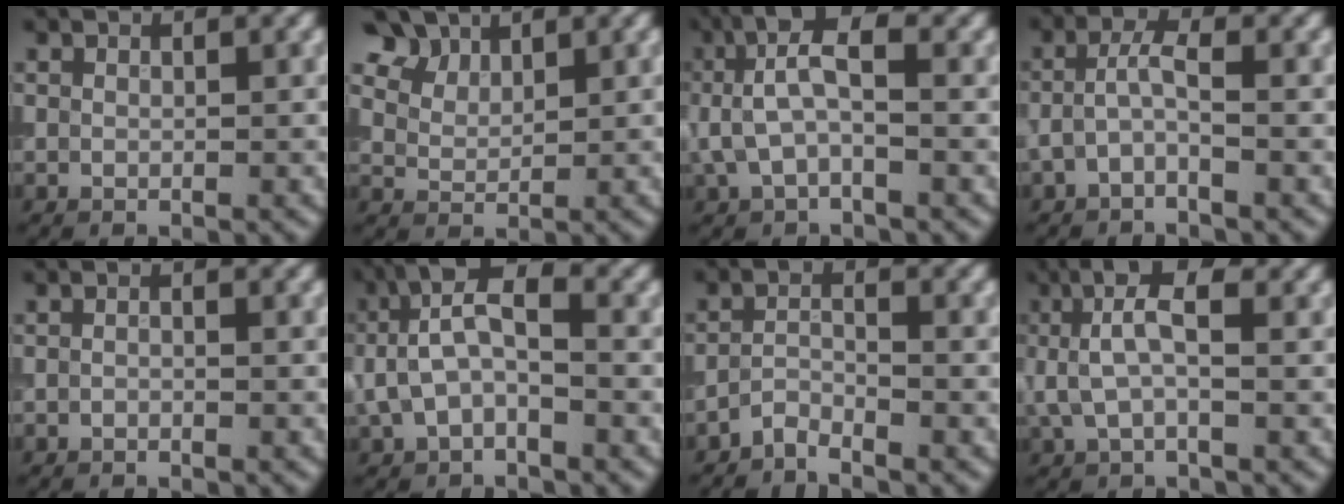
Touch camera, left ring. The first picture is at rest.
{"total": 5.5, "force": [4.0, 3.0, 2.2], "torque": [-0.069, 0.003, 0.080]}
{"total": 4.8, "force": [0.7, 1.8, 4.3], "torque": [-0.087, 0.016, 0.004]}
{"total": 2.0, "force": [-0.7, 0.5, 1.8], "torque": [-0.037, 0.010, -0.019]}
{"total": 0.6, "force": [-0.3, 0.1, 0.4], "torque": [-0.009, -0.005, -0.011]}
{"total": 5.4, "force": [0.0, 2.5, 4.8], "torque": [-0.097, 0.024, -0.014]}
{"total": 2.0, "force": [-1.8, 0.2, 0.8], "torque": [-0.017, 0.005, -0.042]}
{"total": 4.1, "force": [0.9, 1.5, 3.7], "torque": [-0.073, 0.009, 0.012]}